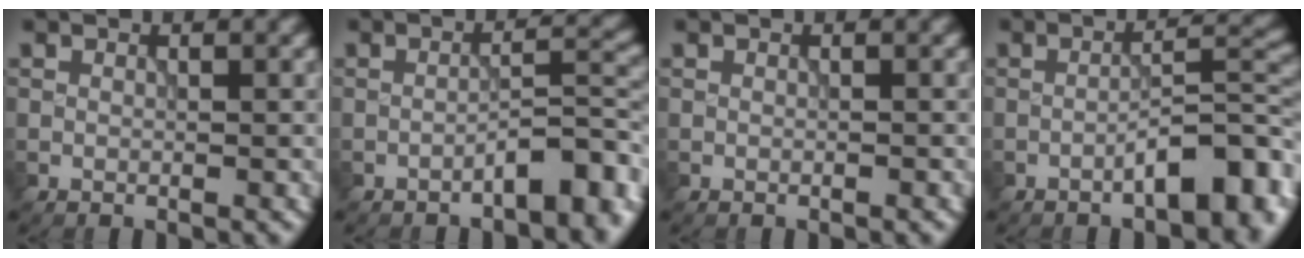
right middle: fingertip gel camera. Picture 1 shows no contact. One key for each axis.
{"total": 5.1, "fx": -3.0, "fy": 1.4, "fz": 3.9, "tx": -0.054, "ty": 0.015, "tz": -0.046}
{"total": 0.0}
{"total": 6.7, "fx": -3.3, "fy": 1.9, "fz": 5.5, "tx": -0.076, "ty": 0.016, "tz": -0.052}